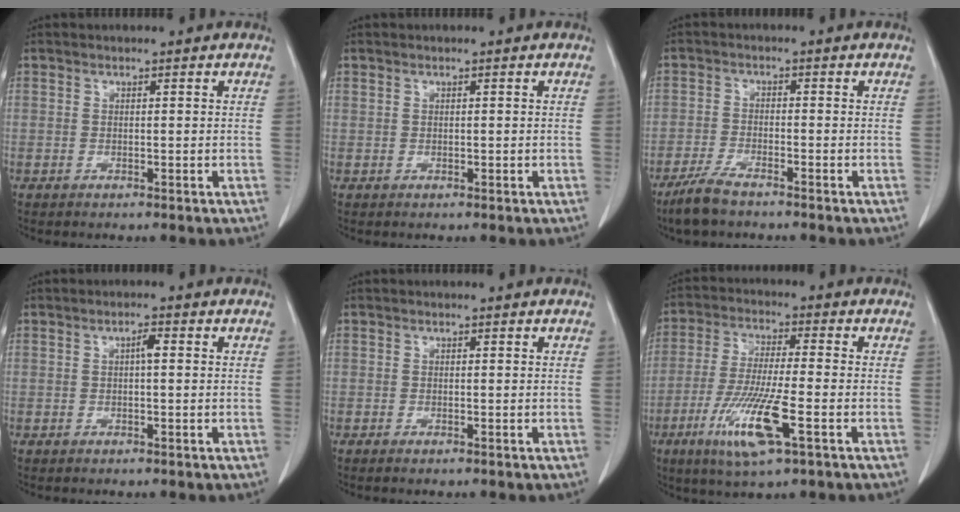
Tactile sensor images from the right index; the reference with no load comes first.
{"total": 0.0}
{"total": 4.6, "force": [-3.7, 0.9, 2.6], "torque": [-0.067, -0.010, -0.072]}
{"total": 1.6, "force": [0.2, 0.3, 1.5], "torque": [-0.026, 0.004, 0.003]}
{"total": 0.6, "force": [-0.4, 0.1, 0.3], "torque": [-0.008, -0.001, -0.006]}
{"total": 11.6, "force": [-4.7, 0.9, 10.5], "torque": [-0.212, -0.024, -0.087]}